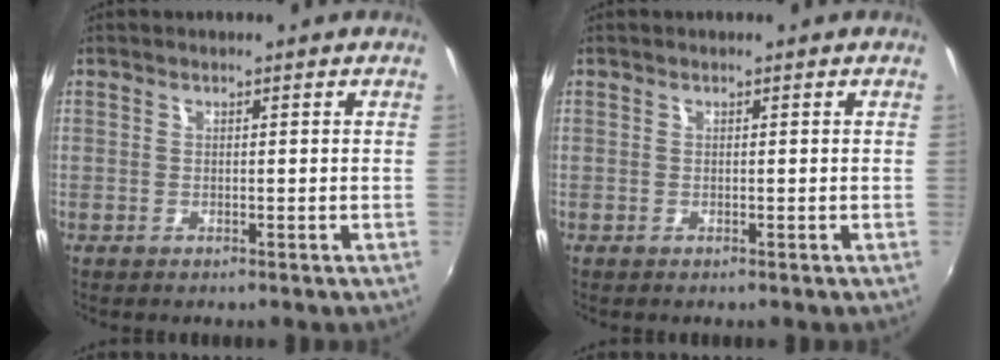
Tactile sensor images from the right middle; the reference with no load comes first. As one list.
[{"total": 0.0}]